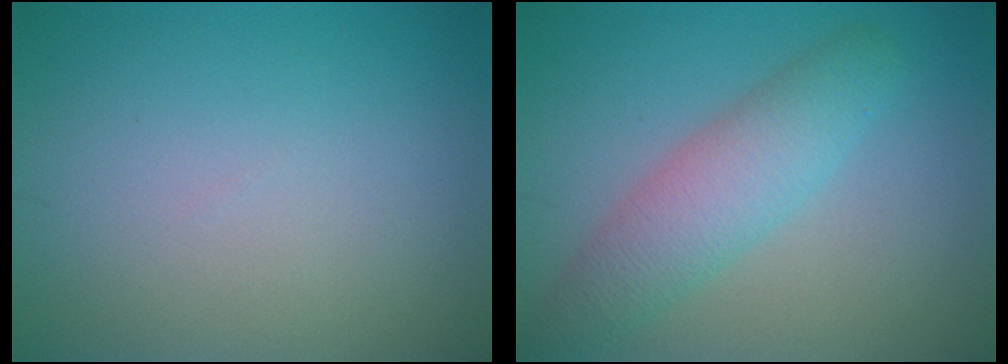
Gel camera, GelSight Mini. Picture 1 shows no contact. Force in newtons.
{"total": 4.5, "press": 4.5, "slide": 0.2}